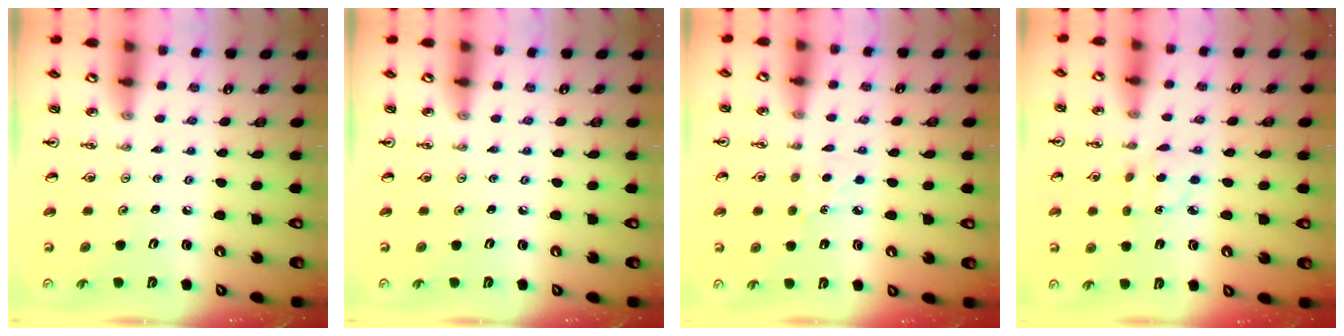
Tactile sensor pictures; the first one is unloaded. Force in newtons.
{"total": 0.0}
{"total": 4.2, "press": 4.2, "slide": 0.5}
{"total": 2.8, "press": 2.6, "slide": 0.8}